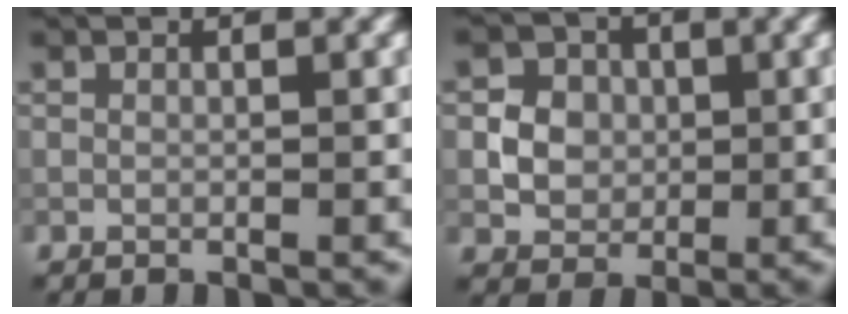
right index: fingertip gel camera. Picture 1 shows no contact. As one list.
[{"total": 3.1, "force": [-0.1, 2.8, 1.2], "torque": [-0.012, 0.002, -0.004]}]